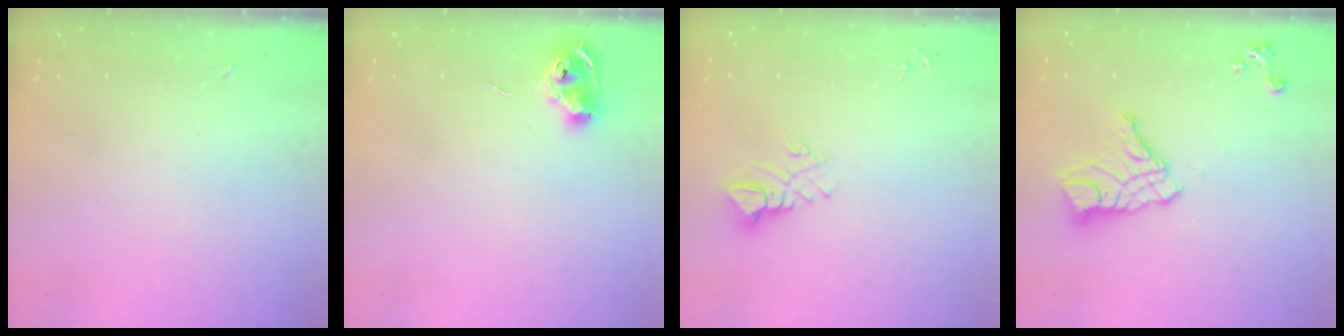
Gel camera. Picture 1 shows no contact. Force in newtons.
{"total": 7.7, "press": 7.7, "slide": 0.7}
{"total": 7.1, "press": 7.1, "slide": 0.7}
{"total": 13.2, "press": 13.2, "slide": 1.3}